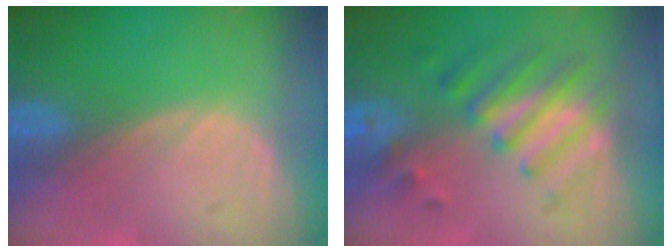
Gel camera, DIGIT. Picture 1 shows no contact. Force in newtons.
{"total": 7.9, "press": 6.9, "slide": 3.8}